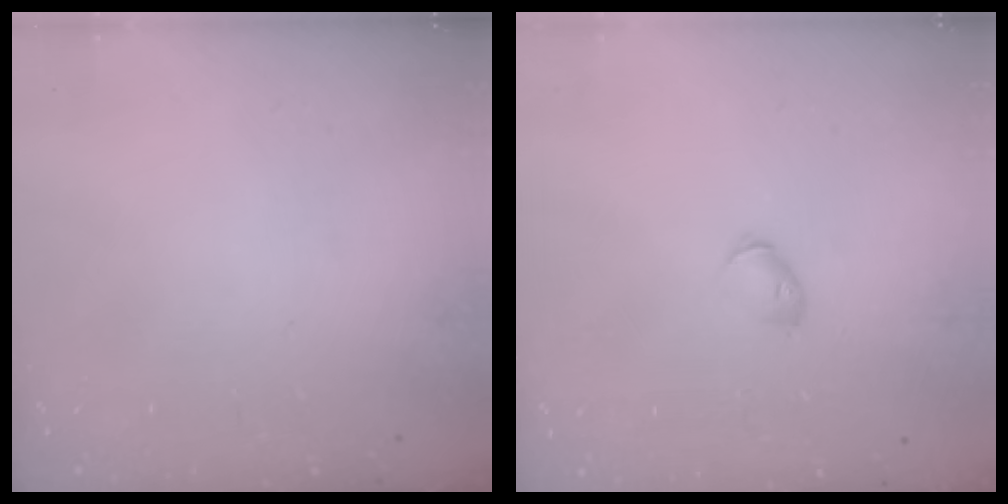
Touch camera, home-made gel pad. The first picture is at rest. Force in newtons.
{"total": 4.1, "press": 4.0, "slide": 1.0}